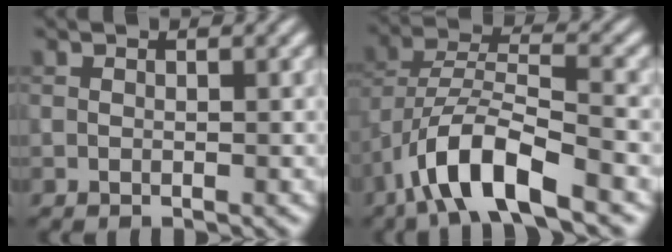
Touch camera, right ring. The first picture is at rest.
{"total": 7.9, "force": [-4.7, 2.4, 6.0], "torque": [-0.106, 0.005, -0.088]}